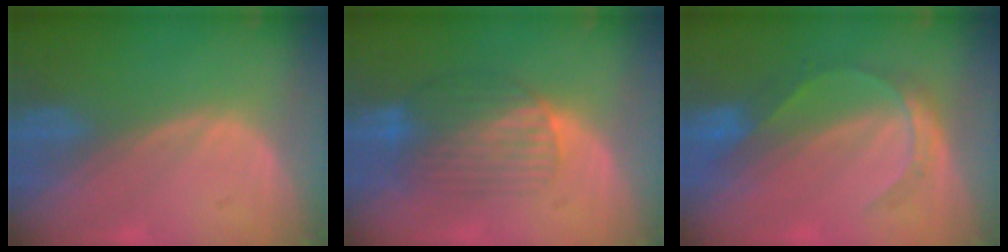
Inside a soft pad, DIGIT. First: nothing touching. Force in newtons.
{"total": 7.1, "press": 7.0, "slide": 1.5}
{"total": 5.3, "press": 5.0, "slide": 1.6}